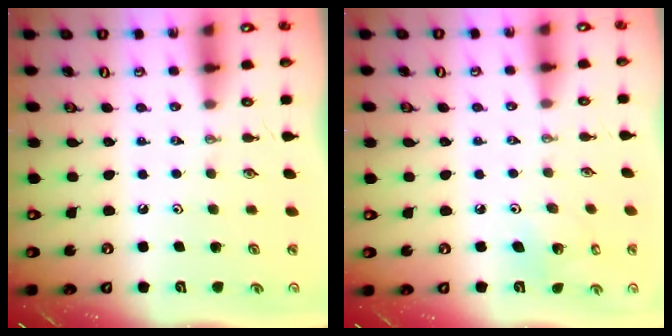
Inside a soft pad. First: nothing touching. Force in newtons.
{"total": 5.5, "press": 5.5, "slide": 0.3}